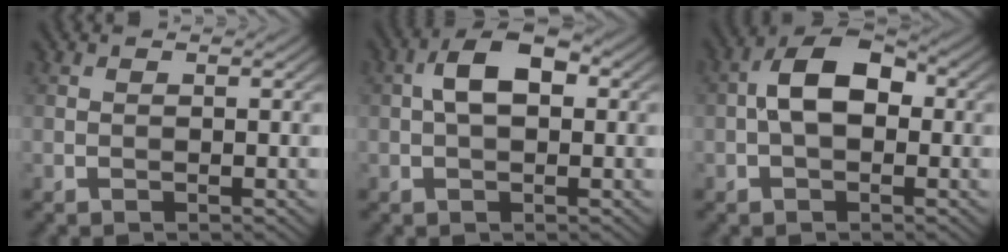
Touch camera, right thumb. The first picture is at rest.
{"total": 5.3, "force": [0.7, 2.9, 4.4], "torque": [-0.079, 0.009, 0.005]}
{"total": 6.4, "force": [0.0, 3.9, 5.1], "torque": [-0.092, 0.014, -0.010]}